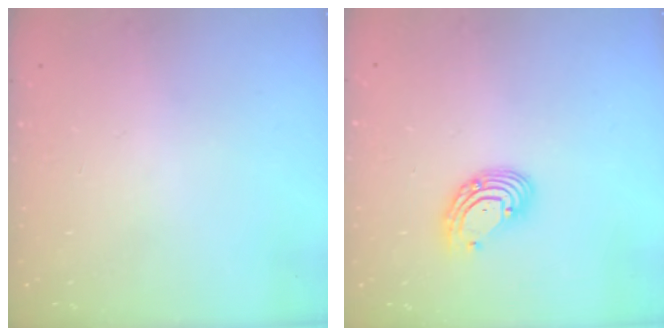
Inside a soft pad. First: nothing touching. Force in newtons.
{"total": 7.3, "press": 7.3, "slide": 0.8}